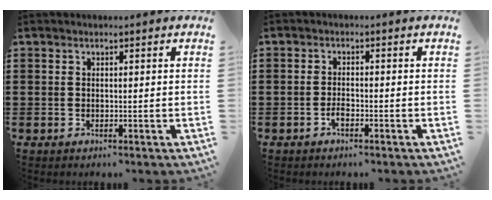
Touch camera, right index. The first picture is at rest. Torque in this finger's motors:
{"motor_torque": [1.59, 0.55, 0.12, 0.05]}